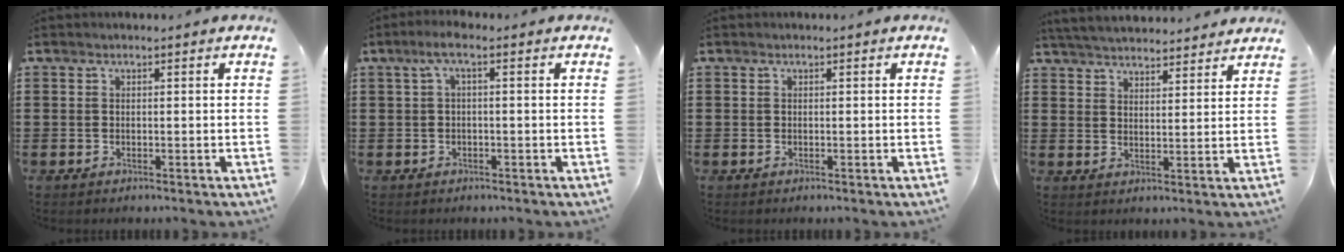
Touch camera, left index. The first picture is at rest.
{"total": 2.2, "force": [-0.5, 0.3, 2.2], "torque": [-0.049, 0.002, -0.014]}
{"total": 0.0}
{"total": 4.5, "force": [4.4, 0.2, 0.6], "torque": [-0.027, -0.018, 0.080]}